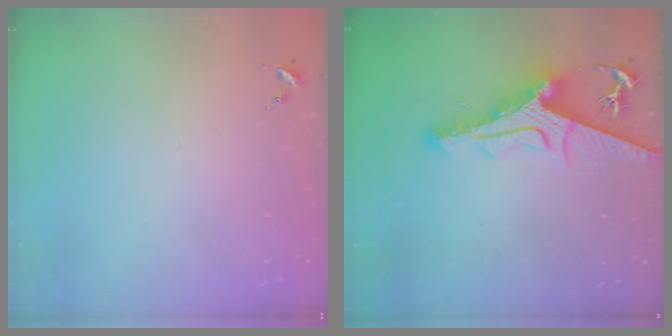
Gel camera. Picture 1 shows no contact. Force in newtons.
{"total": 11.8, "press": 11.8, "slide": 1.4}